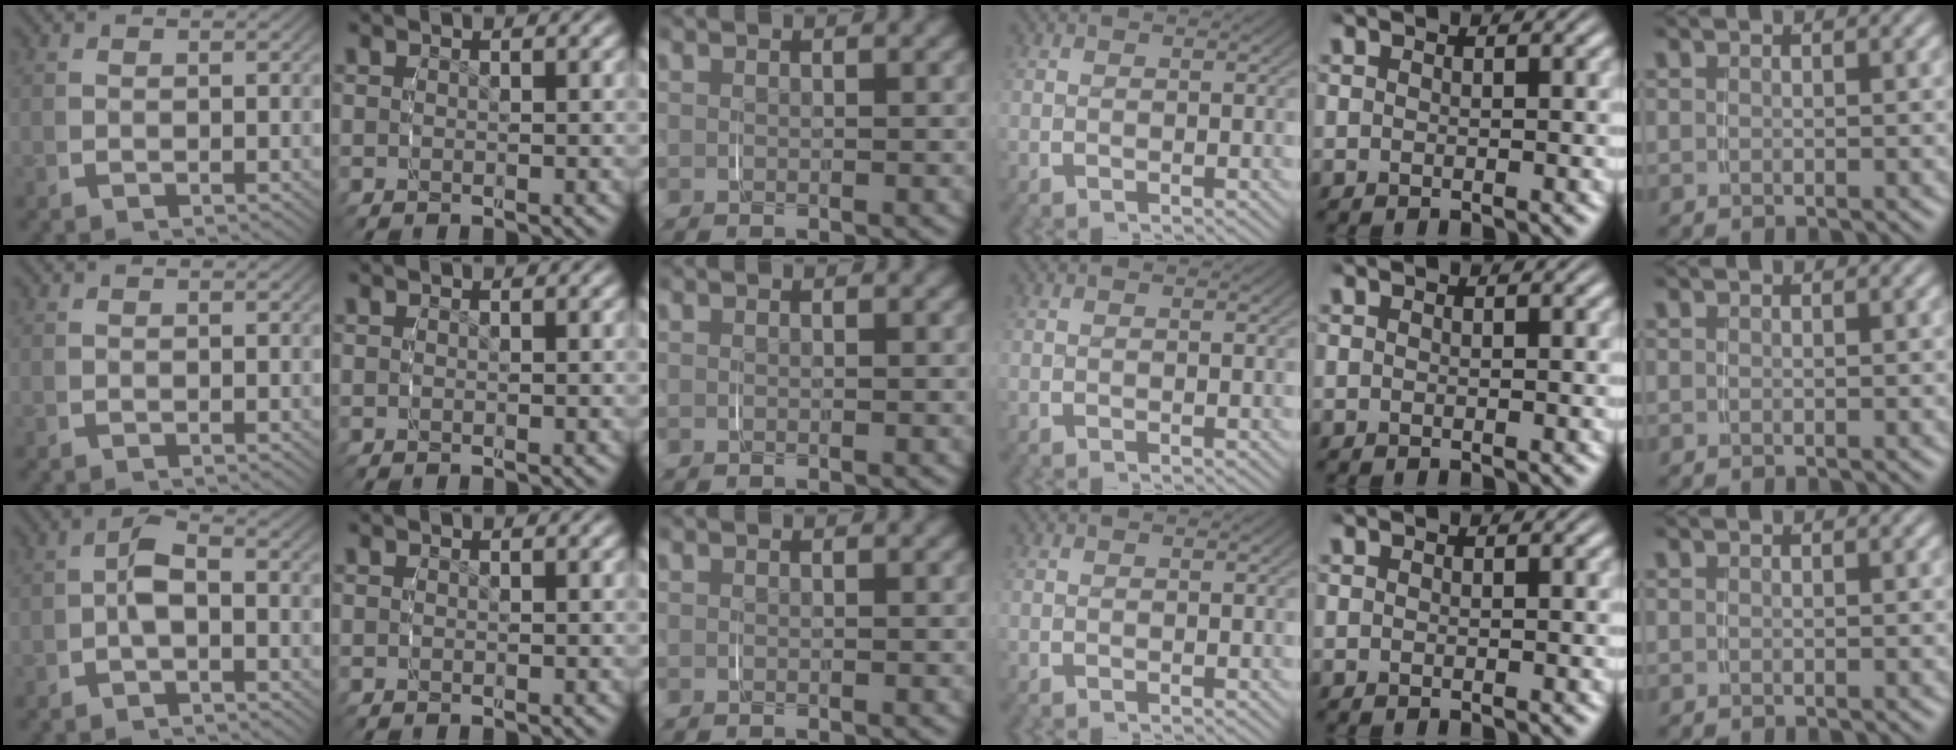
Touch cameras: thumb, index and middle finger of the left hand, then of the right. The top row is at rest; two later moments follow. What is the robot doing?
{"motion": "grasp_and_lifting", "object": "jar lid"}